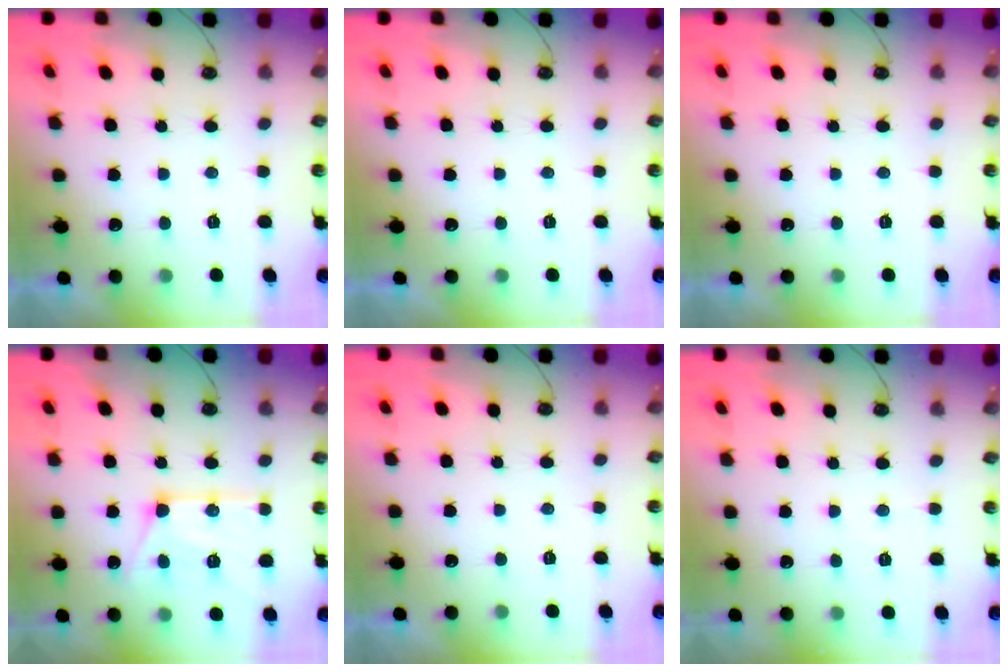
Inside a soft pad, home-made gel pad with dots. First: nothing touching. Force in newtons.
{"total": 0.0}
{"total": 0.0}
{"total": 13.8, "press": 13.8, "slide": 0.9}
{"total": 0.0}
{"total": 3.2, "press": 3.1, "slide": 0.7}